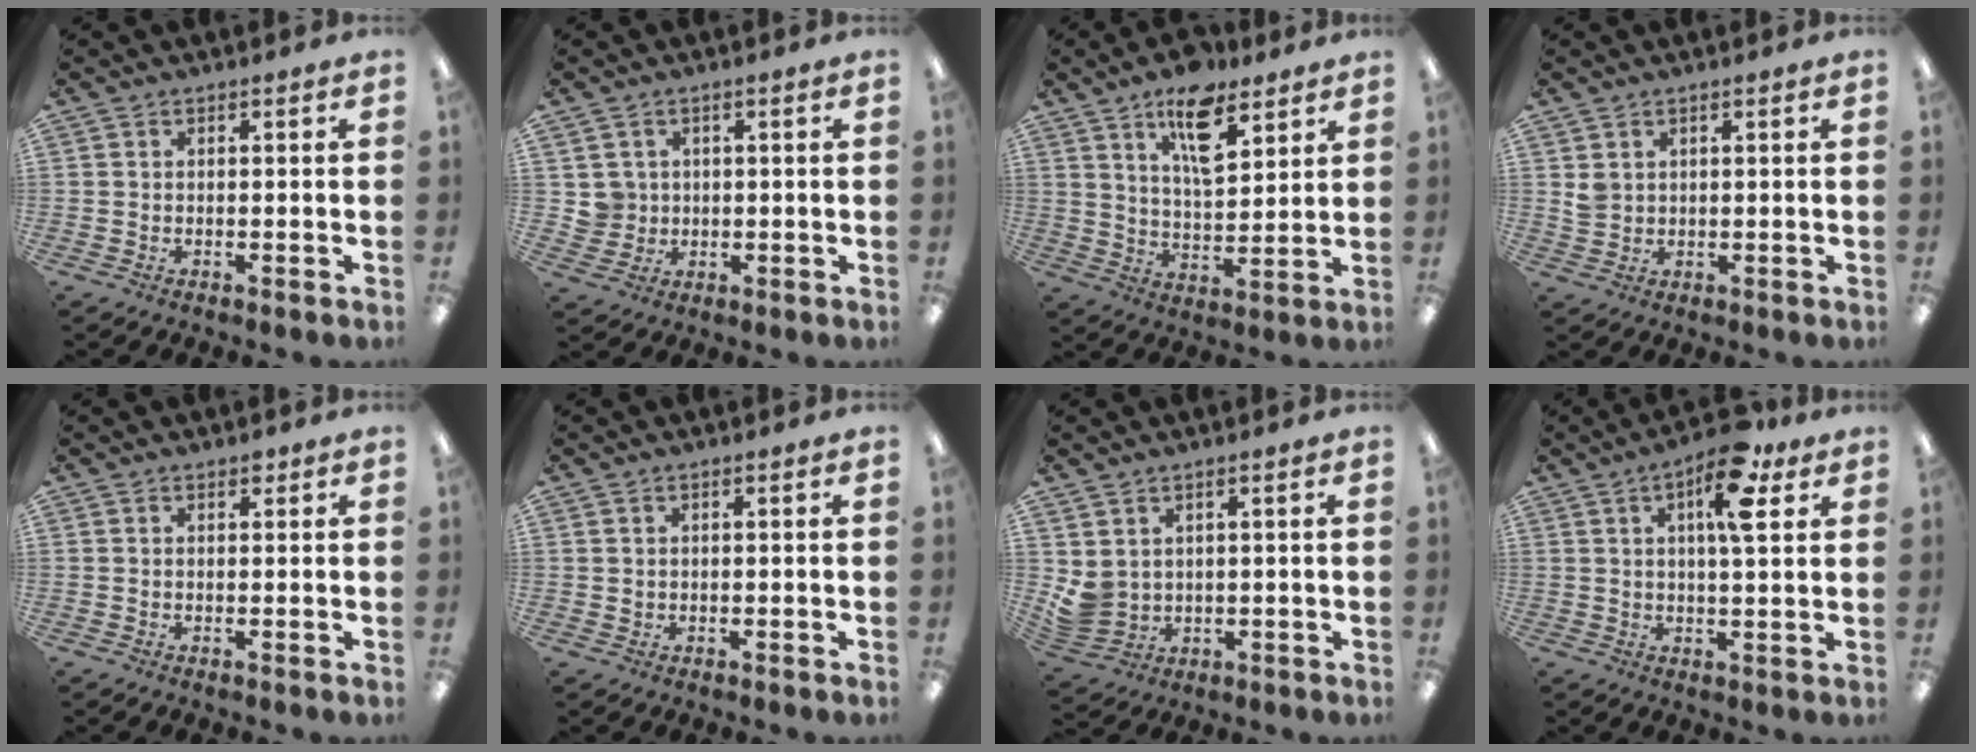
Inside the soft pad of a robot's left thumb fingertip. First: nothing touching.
{"total": 4.1, "force": [1.0, 3.9, -0.1], "torque": [-0.004, 0.005, 0.019]}
{"total": 12.9, "force": [8.1, 5.7, 8.3], "torque": [-0.122, -0.035, 0.137]}
{"total": 2.6, "force": [1.0, 2.3, 0.8], "torque": [-0.019, 0.001, 0.019]}
{"total": 1.2, "force": [0.8, 0.6, 0.6], "torque": [-0.005, -0.002, 0.012]}
{"total": 0.6, "force": [0.1, 0.5, -0.1], "torque": [0.003, 0.002, 0.002]}
{"total": 4.3, "force": [1.6, 3.8, 1.2], "torque": [-0.029, -0.015, 0.033]}
{"total": 12.0, "force": [5.9, 4.1, 9.7], "torque": [-0.140, -0.017, 0.091]}